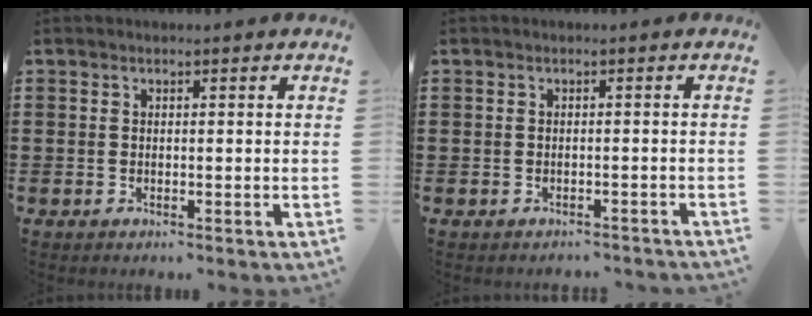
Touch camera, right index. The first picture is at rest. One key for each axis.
{"total": 1.1, "fx": -1.1, "fy": 0.2, "fz": 0.0, "tx": -0.003, "ty": 0.001, "tz": -0.025}